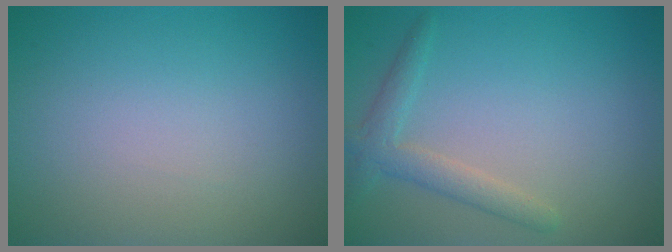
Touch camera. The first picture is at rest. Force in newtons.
{"total": 2.3, "press": 2.3, "slide": 0.2}